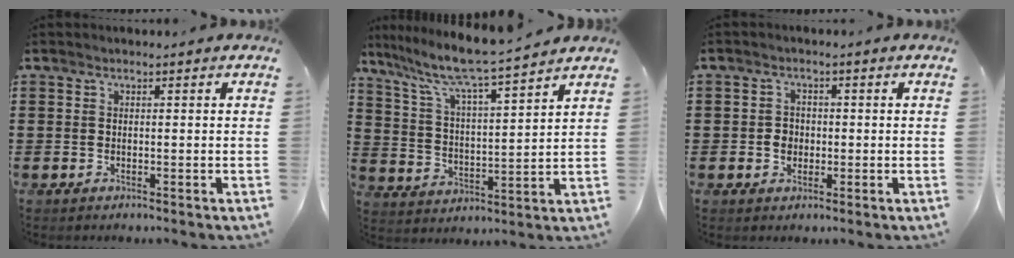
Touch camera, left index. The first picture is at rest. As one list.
[{"total": 8.4, "force": [7.4, 0.0, 4.0], "torque": [-0.110, -0.049, 0.121]}, {"total": 2.4, "force": [-0.3, 2.0, 1.2], "torque": [-0.029, 0.004, -0.008]}]